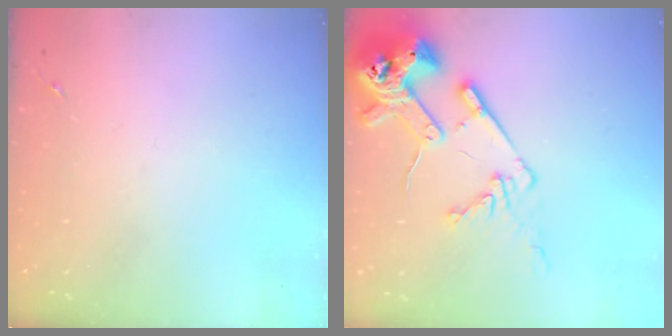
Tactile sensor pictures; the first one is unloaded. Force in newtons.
{"total": 16.9, "press": 16.8, "slide": 1.8}